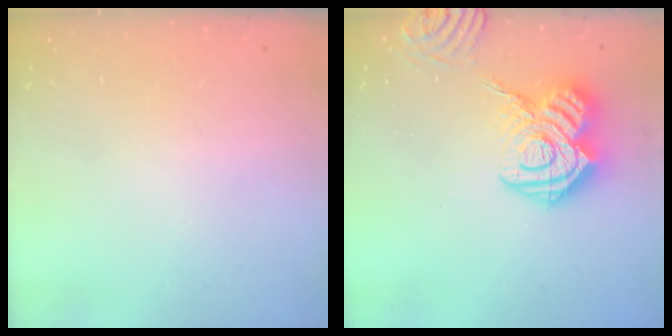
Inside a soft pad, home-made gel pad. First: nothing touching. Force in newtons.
{"total": 18.1, "press": 18.1, "slide": 1.7}